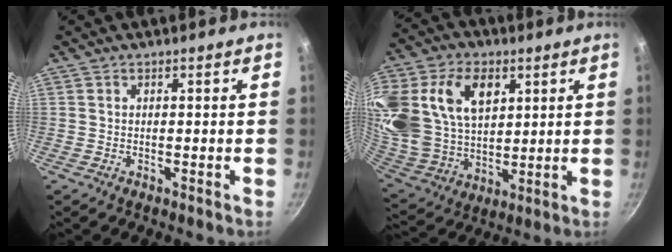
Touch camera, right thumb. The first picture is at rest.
{"total": 27.6, "force": [10.1, 18.8, 17.5], "torque": [-0.384, 0.019, 0.194]}